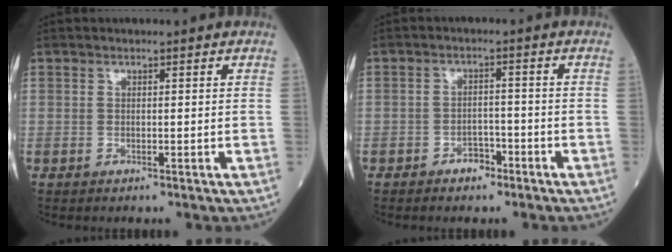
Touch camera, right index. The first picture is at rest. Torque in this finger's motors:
{"motor_torque": [0.45, -0.56, -0.05, -0.05]}